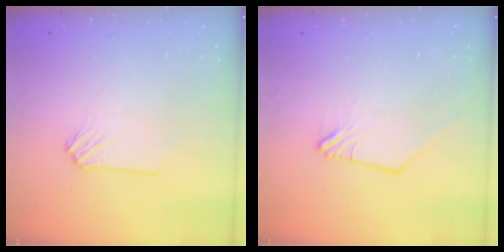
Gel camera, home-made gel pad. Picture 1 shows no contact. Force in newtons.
{"total": 0.0}